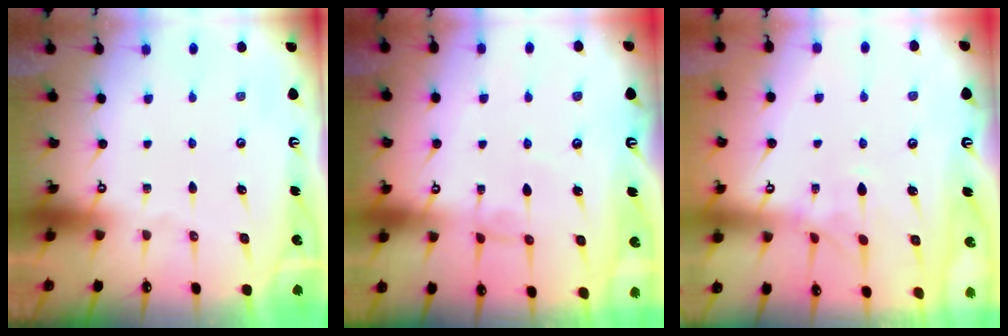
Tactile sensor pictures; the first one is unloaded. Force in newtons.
{"total": 0.8, "press": 0.8, "slide": 0.3}
{"total": 1.2, "press": 0.8, "slide": 0.9}